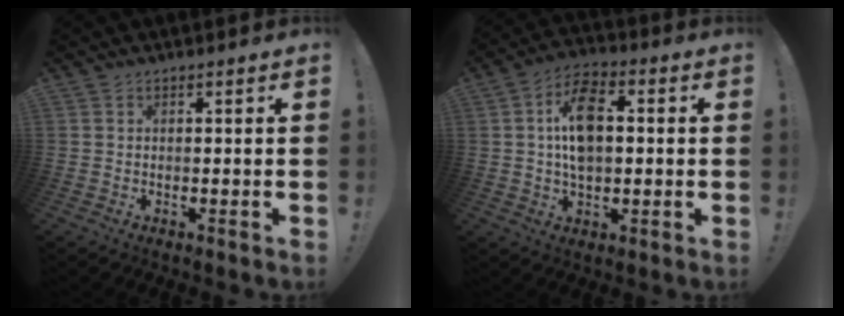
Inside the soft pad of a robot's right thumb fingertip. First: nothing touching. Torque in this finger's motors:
{"motor_torque": [1.31, 1.27, 0.20, 0.09, 0.36]}